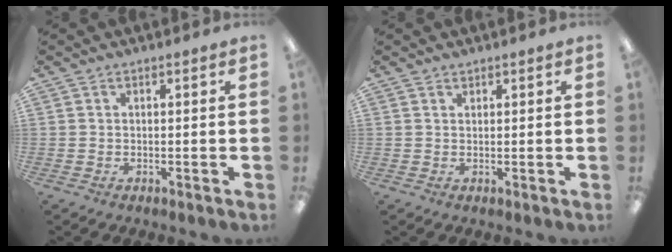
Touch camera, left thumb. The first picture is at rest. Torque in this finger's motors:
{"motor_torque": [0.10, -0.04, -0.13, -0.03, 0.07]}